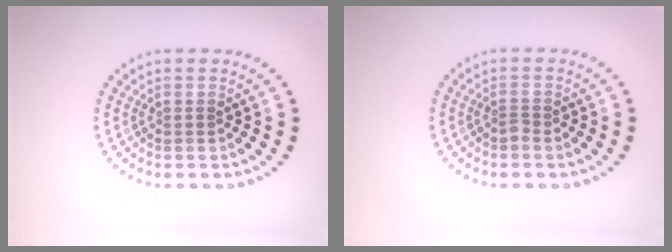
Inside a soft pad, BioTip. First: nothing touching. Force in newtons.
{"total": 0.8, "press": 0.5, "slide": 0.6}